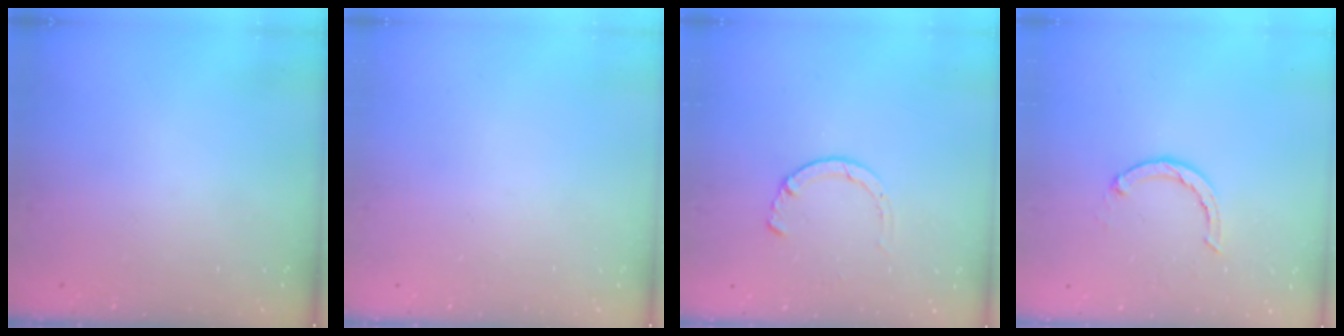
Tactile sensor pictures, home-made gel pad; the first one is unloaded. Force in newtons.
{"total": 0.0}
{"total": 1.2, "press": 1.2, "slide": 0.3}
{"total": 2.1, "press": 2.0, "slide": 0.4}